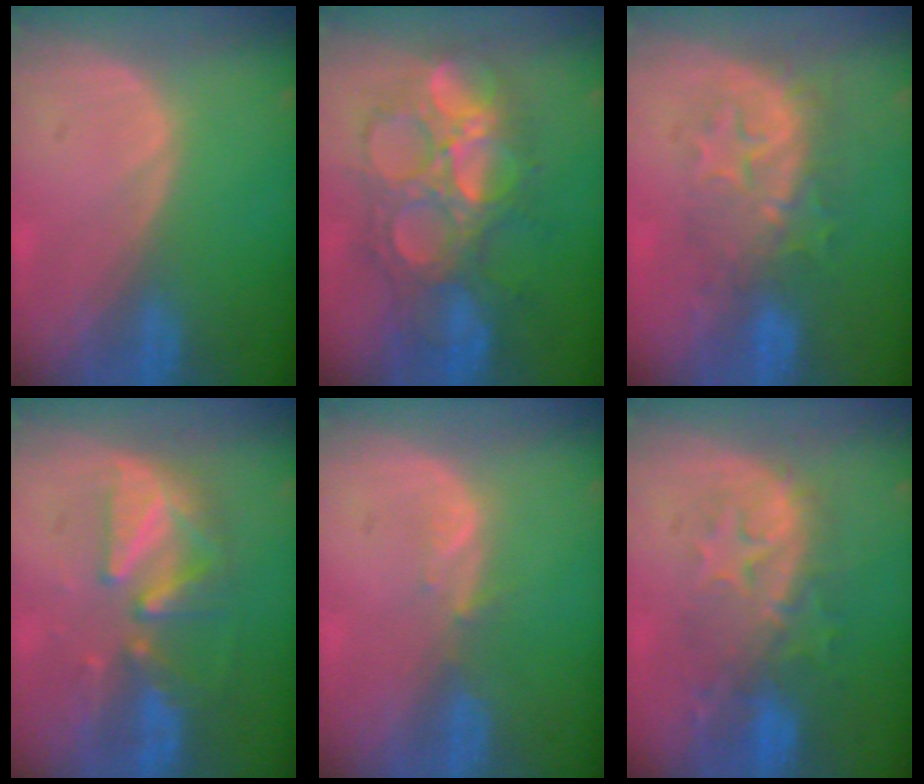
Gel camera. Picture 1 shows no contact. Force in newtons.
{"total": 10.8, "press": 10.8, "slide": 0.9}
{"total": 8.2, "press": 7.9, "slide": 2.2}
{"total": 8.4, "press": 8.0, "slide": 2.4}
{"total": 1.7, "press": 1.5, "slide": 0.8}
{"total": 9.5, "press": 8.7, "slide": 4.0}